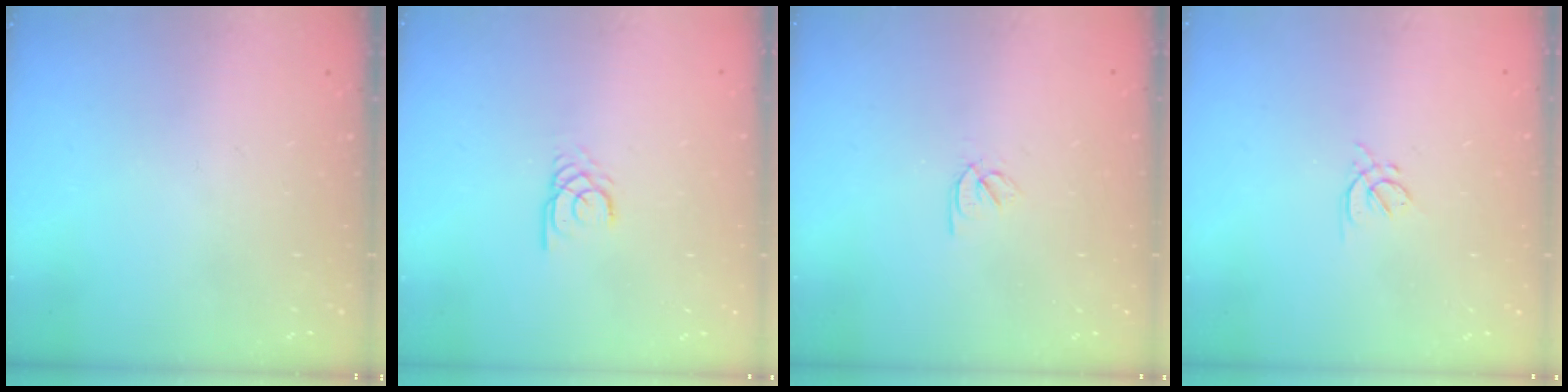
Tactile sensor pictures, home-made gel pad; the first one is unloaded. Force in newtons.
{"total": 2.1, "press": 2.1, "slide": 0.0}
{"total": 2.5, "press": 2.4, "slide": 0.7}
{"total": 2.5, "press": 2.4, "slide": 0.6}